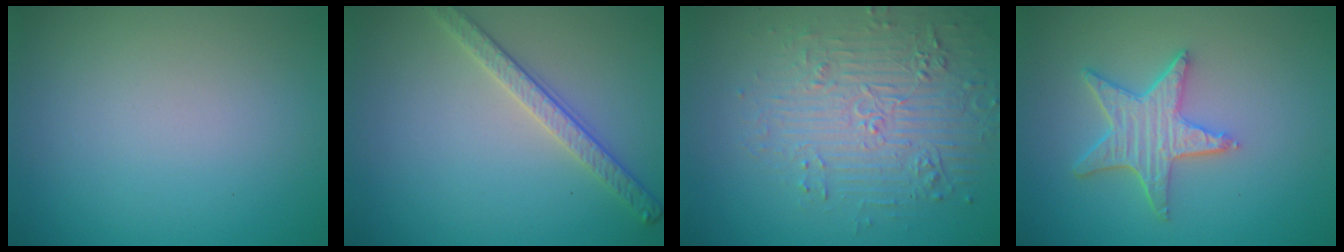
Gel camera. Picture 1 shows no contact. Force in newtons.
{"total": 2.8, "press": 2.7, "slide": 0.8}
{"total": 4.8, "press": 4.1, "slide": 2.4}
{"total": 4.5, "press": 3.7, "slide": 2.6}